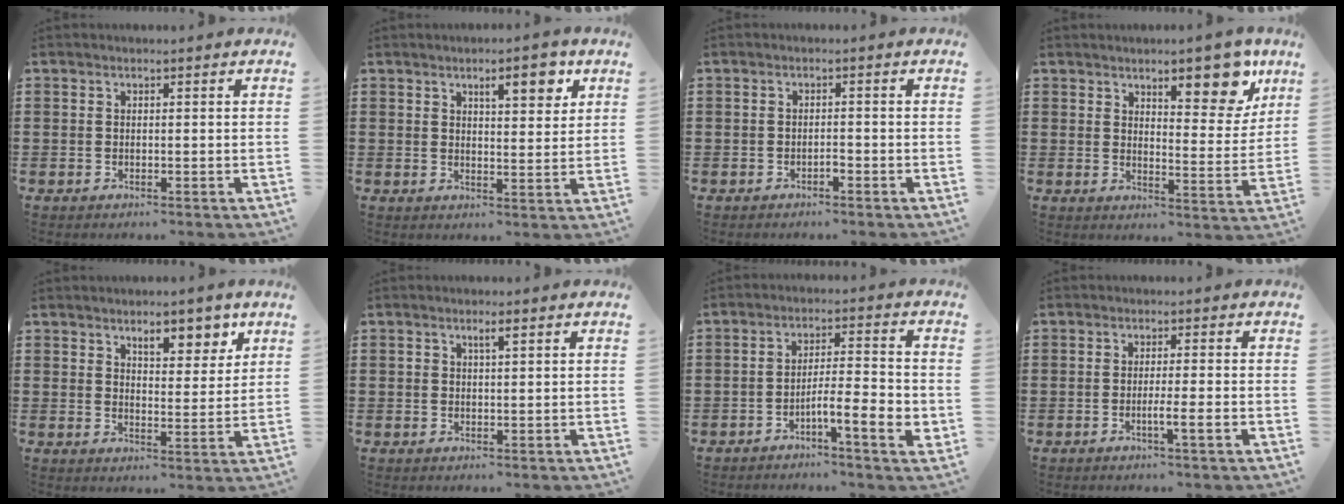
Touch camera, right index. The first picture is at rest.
{"total": 5.7, "force": [3.2, 1.8, 4.3], "torque": [-0.060, -0.002, 0.047]}
{"total": 1.1, "force": [-0.8, 0.3, 0.7], "torque": [-0.016, -0.003, -0.015]}
{"total": 9.9, "force": [7.0, 3.5, 6.1], "torque": [-0.081, -0.028, 0.116]}
{"total": 6.2, "force": [4.2, 2.6, 3.7], "torque": [-0.045, -0.012, 0.067]}
{"total": 1.6, "force": [0.6, 0.5, 1.4], "torque": [-0.028, 0.005, 0.009]}
{"total": 6.8, "force": [-3.0, 1.0, 6.1], "torque": [-0.090, -0.002, -0.052]}
{"total": 3.2, "force": [-1.3, -0.2, 2.9], "torque": [-0.048, -0.008, -0.024]}